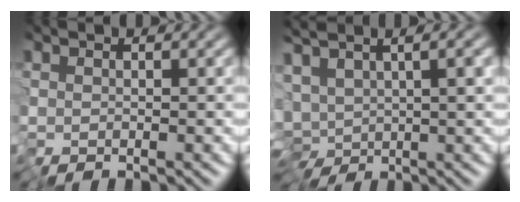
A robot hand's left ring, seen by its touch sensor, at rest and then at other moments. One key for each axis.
{"total": 7.6, "fx": 0.6, "fy": 4.0, "fz": 6.4, "tx": -0.103, "ty": 0.002, "tz": 0.021}